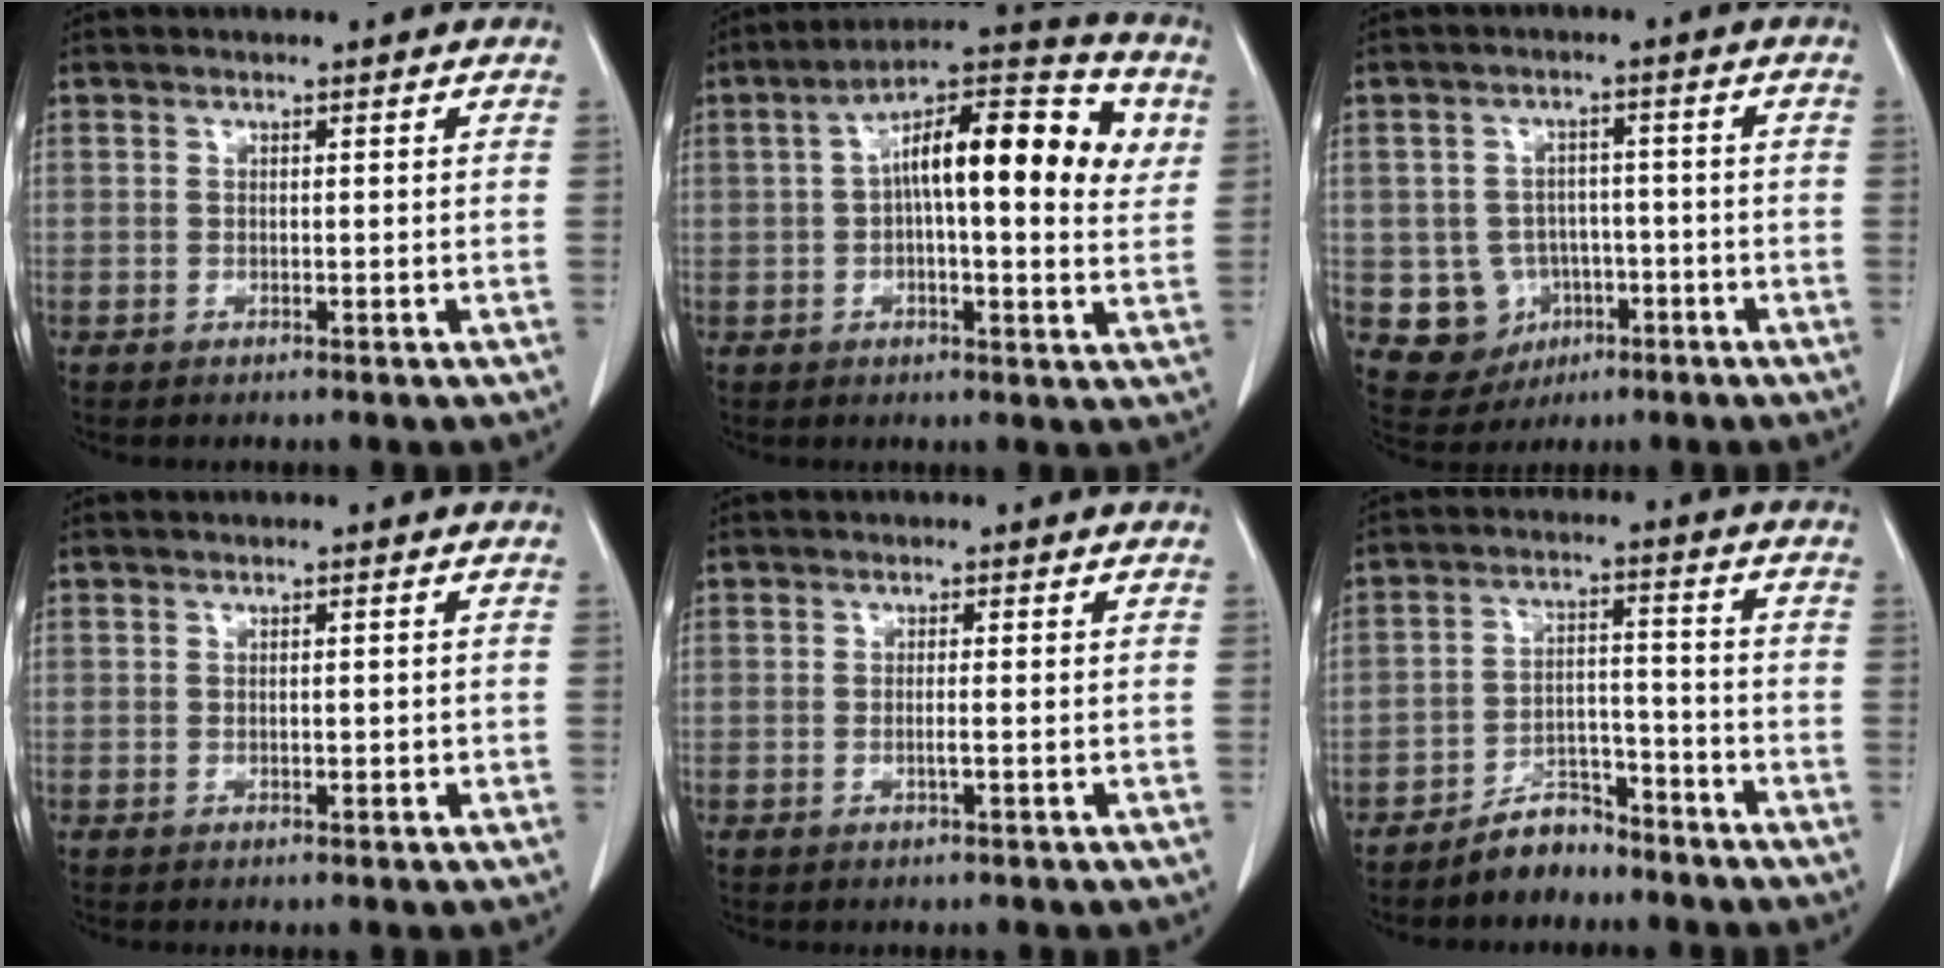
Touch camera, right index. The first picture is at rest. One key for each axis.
{"total": 19.1, "fx": 4.0, "fy": 5.8, "fz": 17.8, "tx": -0.292, "ty": 0.043, "tz": 0.052}
{"total": 8.3, "fx": -2.2, "fy": 7.7, "fz": 2.3, "tx": -0.043, "ty": 0.017, "tz": -0.020}
{"total": 1.4, "fx": -0.2, "fy": 0.7, "fz": 1.1, "tx": -0.027, "ty": 0.004, "tz": 0.002}
{"total": 1.6, "fx": -0.4, "fy": 0.3, "fz": 1.6, "tx": -0.034, "ty": -0.001, "tz": -0.006}
{"total": 6.7, "fx": -5.7, "fy": 3.1, "fz": 1.9, "tx": -0.032, "ty": 0.016, "tz": -0.098}